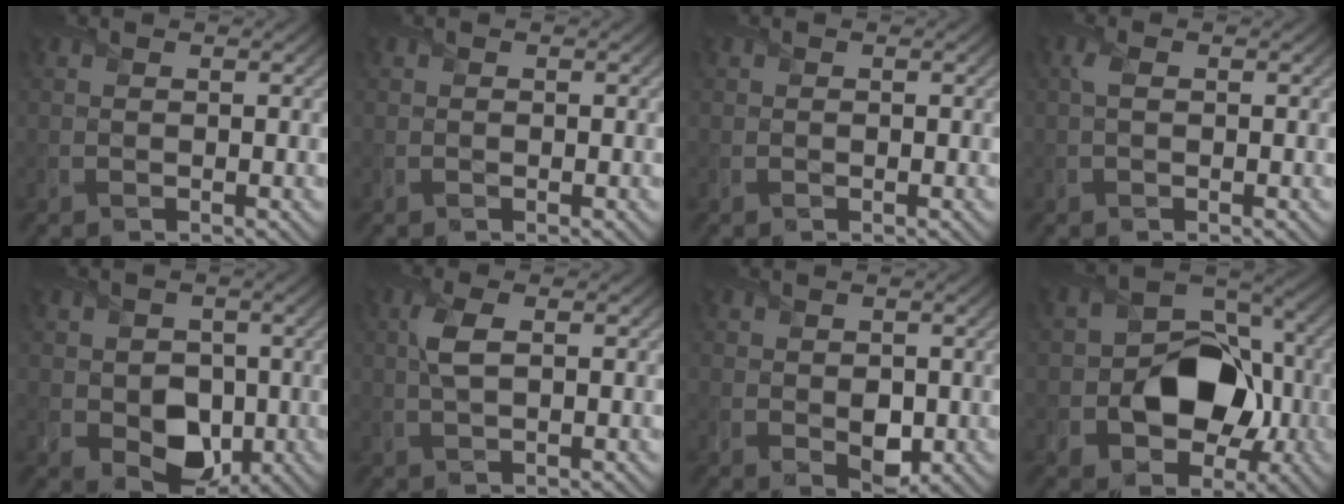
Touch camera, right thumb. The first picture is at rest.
{"total": 0.0}
{"total": 0.0}
{"total": 1.3, "force": [0.2, 0.5, 1.1], "torque": [-0.029, 0.002, 0.003]}
{"total": 6.2, "force": [-0.7, 5.0, 3.6], "torque": [-0.076, -0.020, -0.007]}
{"total": 3.2, "force": [0.7, 1.1, 2.9], "torque": [-0.071, 0.003, 0.013]}
{"total": 2.5, "force": [-0.1, 1.9, 1.7], "torque": [-0.035, -0.011, 0.006]}
{"total": 12.0, "force": [-2.4, 8.8, 7.8], "torque": [-0.111, 0.000, -0.052]}